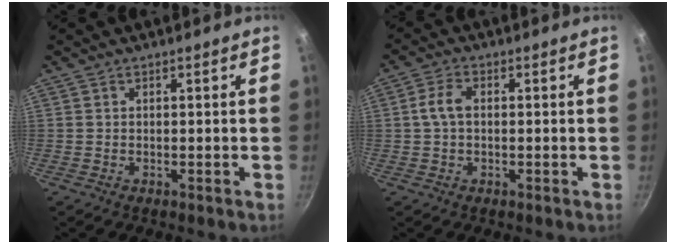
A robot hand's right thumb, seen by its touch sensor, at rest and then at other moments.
{"total": 4.1, "force": [0.2, 2.5, 3.3], "torque": [-0.069, 0.016, -0.001]}